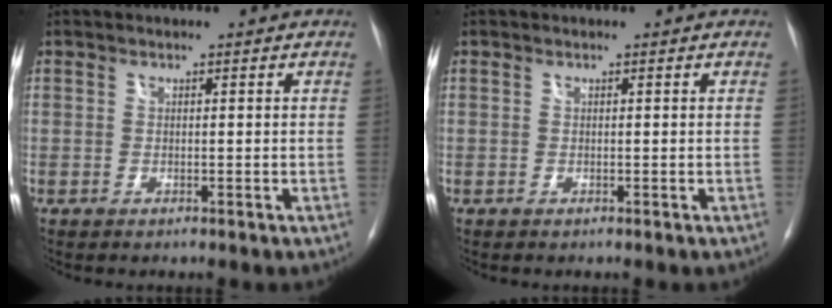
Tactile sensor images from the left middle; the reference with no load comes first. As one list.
[{"total": 0.0}]